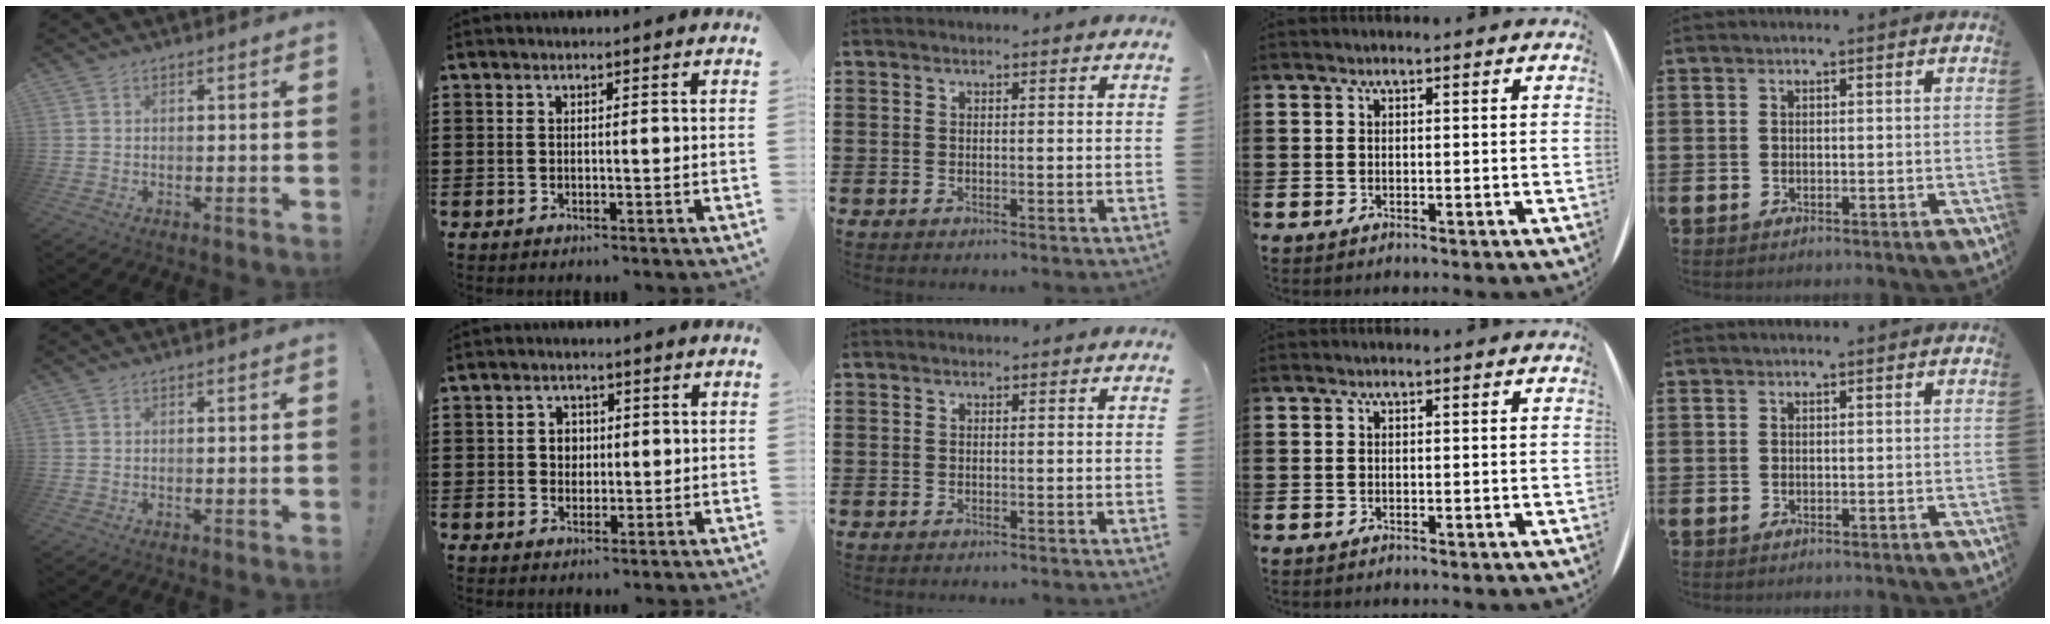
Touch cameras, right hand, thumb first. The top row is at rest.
{"index": {"total": 2.4, "force": [0.1, 2.2, 0.9], "torque": [-0.025, 0.010, -0.002]}}